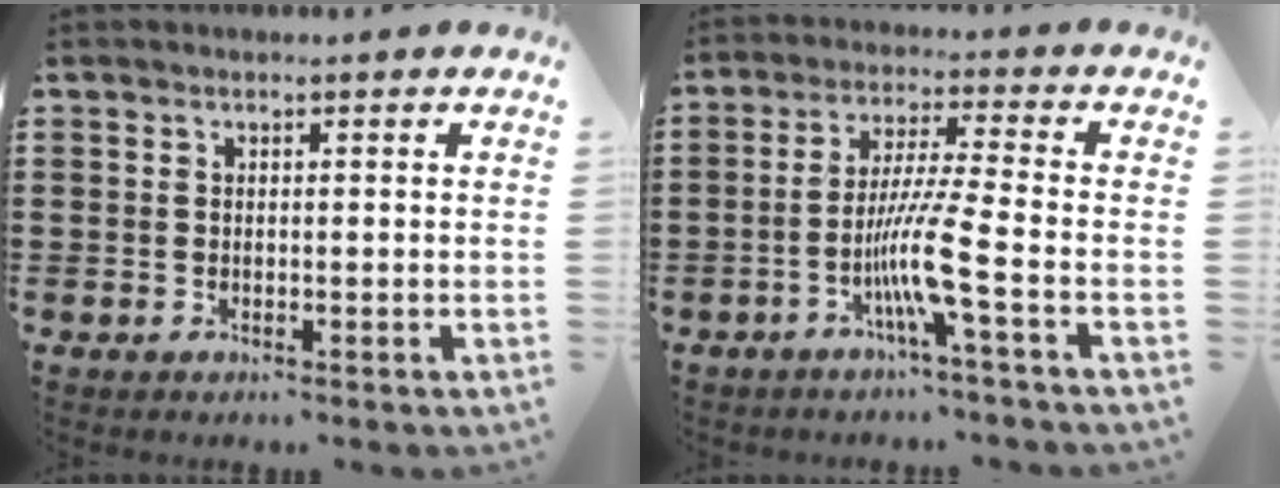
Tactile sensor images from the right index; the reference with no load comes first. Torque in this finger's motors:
{"motor_torque": [2.13, 0.00, 0.51, 0.21]}